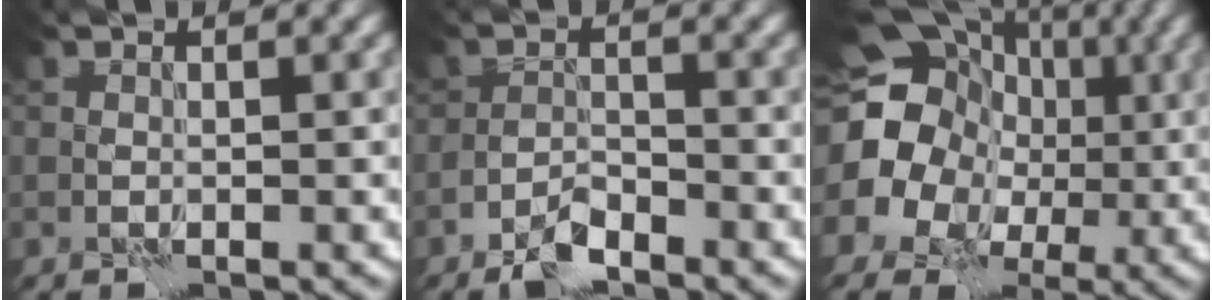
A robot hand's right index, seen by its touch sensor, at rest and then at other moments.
{"total": 2.7, "force": [-2.1, 0.9, 1.4], "torque": [-0.027, 0.005, -0.045]}
{"total": 15.9, "force": [1.8, 14.2, 7.1], "torque": [-0.168, 0.015, 0.019]}